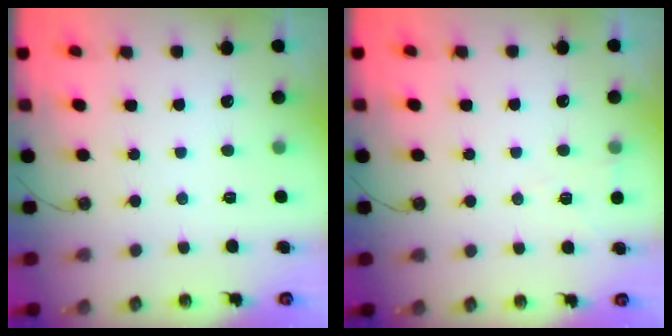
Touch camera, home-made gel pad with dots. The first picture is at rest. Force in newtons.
{"total": 4.7, "press": 3.0, "slide": 3.6}